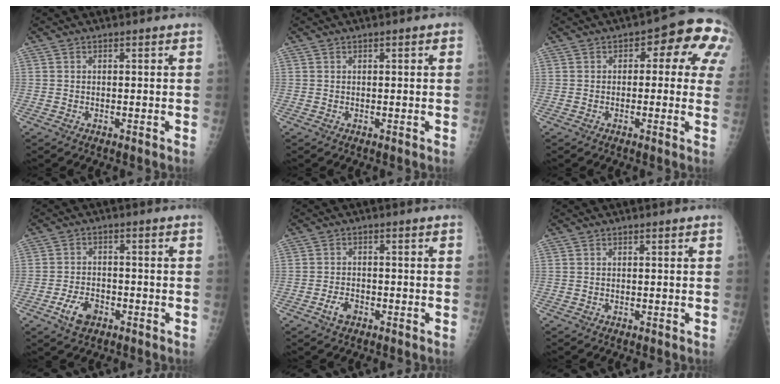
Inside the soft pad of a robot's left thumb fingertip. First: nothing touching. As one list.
[{"total": 1.4, "force": [0.6, 0.5, 1.2], "torque": [-0.014, 0.002, 0.006]}, {"total": 12.0, "force": [3.0, 6.1, 9.9], "torque": [-0.063, 0.021, 0.023]}, {"total": 5.3, "force": [-2.8, 3.2, 3.2], "torque": [-0.054, 0.017, -0.049]}, {"total": 2.9, "force": [-1.6, 1.7, 1.7], "torque": [-0.031, 0.012, -0.028]}, {"total": 0.0}]